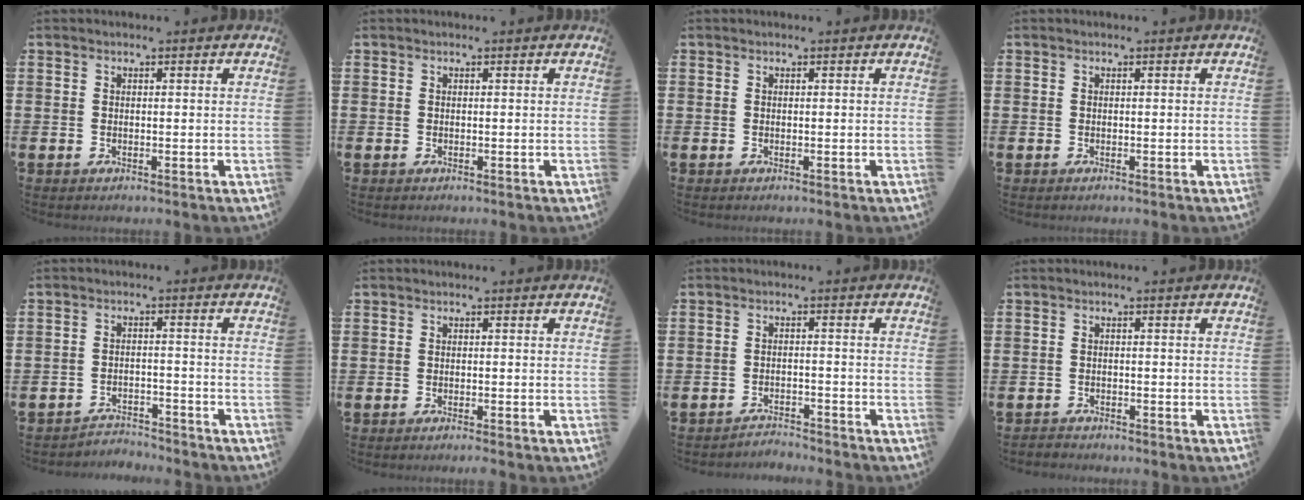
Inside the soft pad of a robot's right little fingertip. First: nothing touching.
{"total": 0.0}
{"total": 0.0}
{"total": 0.0}
{"total": 2.7, "force": [-2.7, 0.2, -0.2], "torque": [-0.005, 0.003, -0.060]}
{"total": 0.6, "force": [-0.5, 0.0, 0.4], "torque": [-0.006, -0.004, -0.008]}
{"total": 2.3, "force": [-2.3, 0.0, -0.3], "torque": [-0.002, 0.003, -0.051]}
{"total": 0.9, "force": [-0.9, 0.1, -0.1], "torque": [0.000, 0.002, -0.021]}